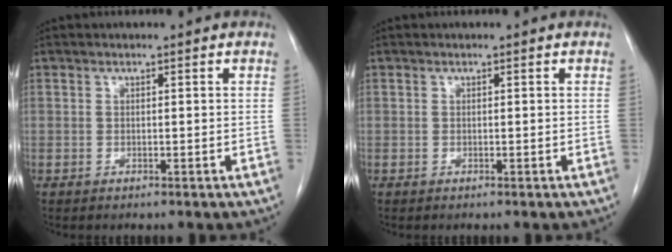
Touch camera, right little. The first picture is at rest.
{"total": 0.0}